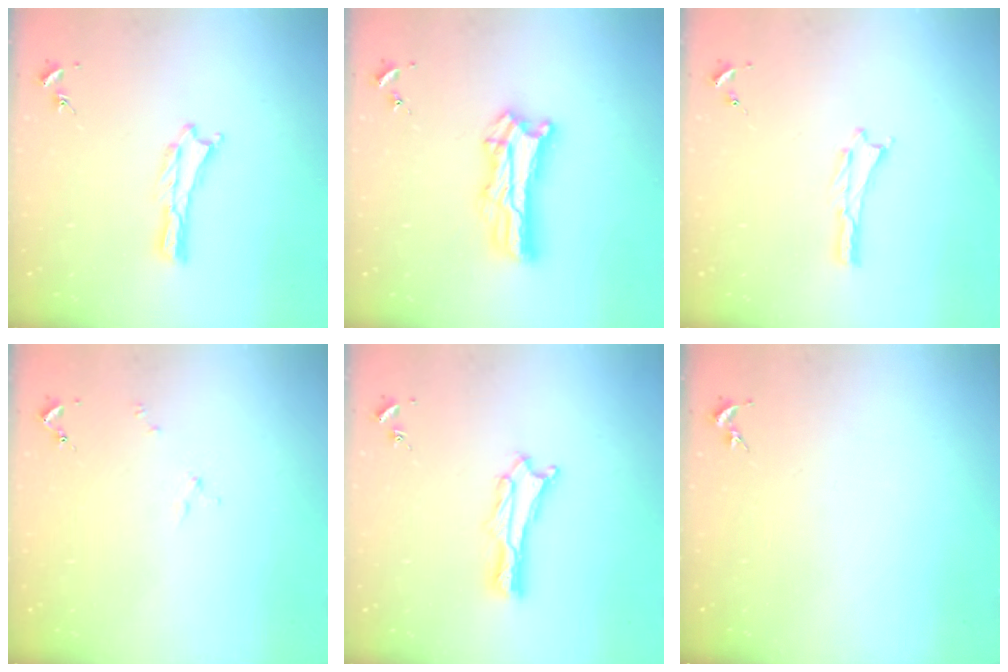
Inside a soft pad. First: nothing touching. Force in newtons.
{"total": 9.3, "press": 9.3, "slide": 0.7}
{"total": 0.0}
{"total": 1.7, "press": 1.7, "slide": 0.3}
{"total": 1.5, "press": 1.4, "slide": 0.2}
{"total": 0.0}